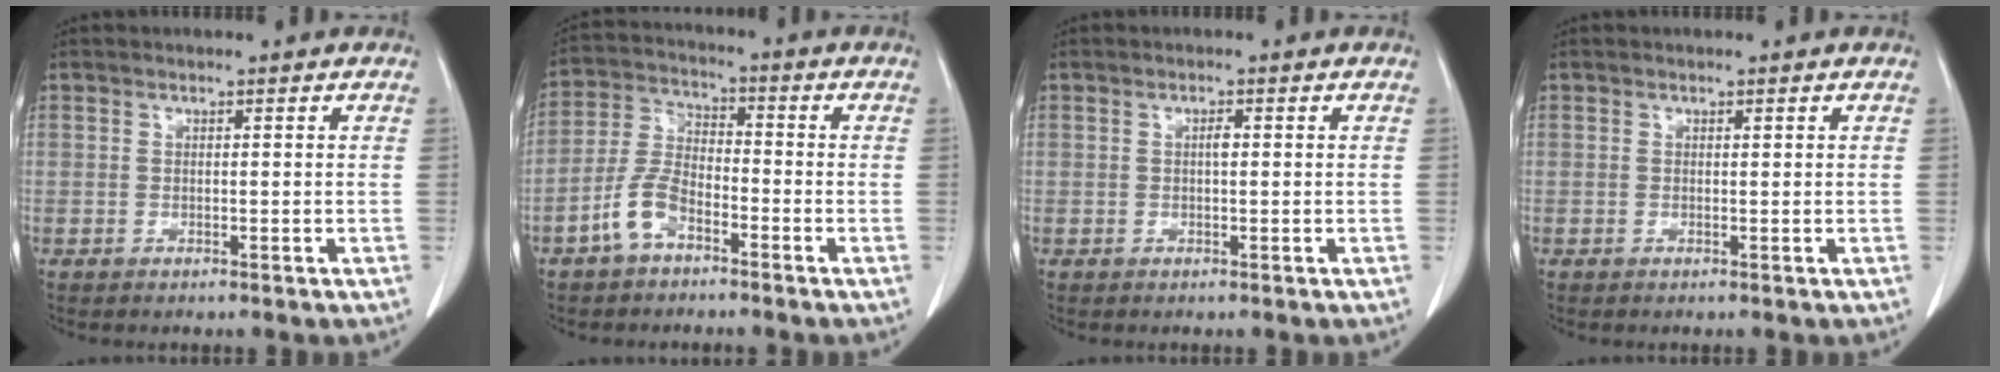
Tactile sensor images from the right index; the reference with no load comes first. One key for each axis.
{"total": 6.8, "fx": -3.8, "fy": 3.3, "fz": 4.5, "tx": -0.106, "ty": 0.013, "tz": -0.078}
{"total": 1.4, "fx": 0.1, "fy": 0.3, "fz": 1.3, "tx": -0.026, "ty": 0.003, "tz": 0.002}
{"total": 0.0}